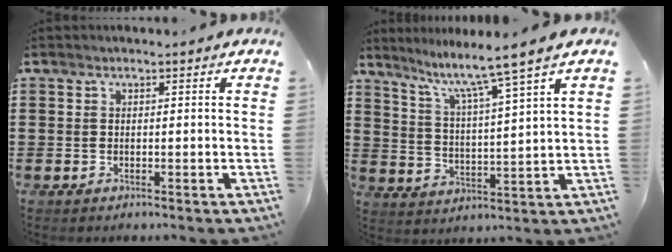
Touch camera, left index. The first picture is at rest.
{"total": 6.7, "force": [5.4, -1.1, 3.9], "torque": [-0.098, -0.042, 0.081]}